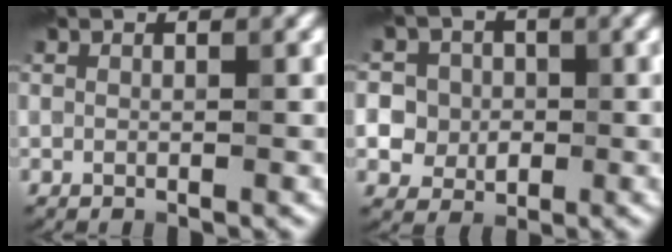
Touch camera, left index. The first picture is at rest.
{"total": 8.1, "force": [0.8, 7.6, 2.6], "torque": [-0.059, 0.036, -0.004]}